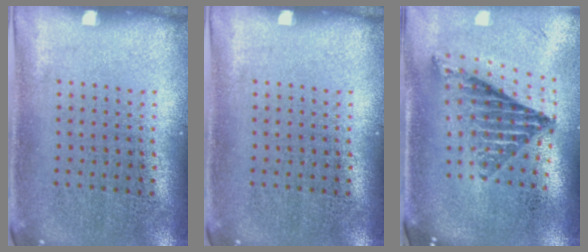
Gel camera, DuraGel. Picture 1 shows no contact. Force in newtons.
{"total": 0.0}
{"total": 1.3, "press": 1.1, "slide": 0.7}